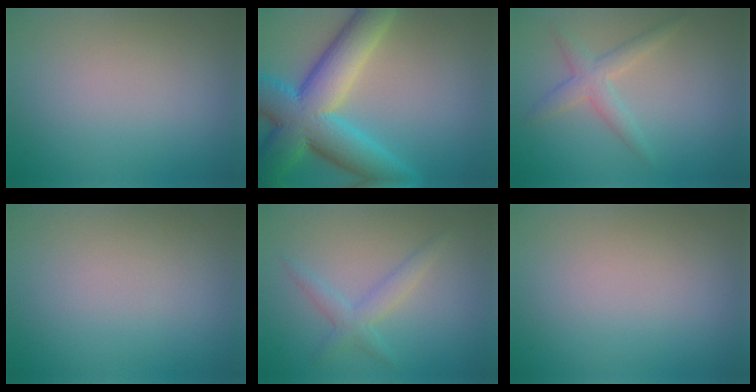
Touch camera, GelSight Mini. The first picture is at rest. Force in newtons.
{"total": 11.6, "press": 11.6, "slide": 0.3}
{"total": 2.5, "press": 2.5, "slide": 0.1}
{"total": 0.0}
{"total": 2.2, "press": 2.2, "slide": 0.2}
{"total": 0.0}